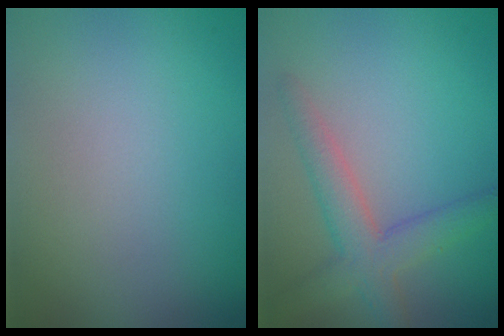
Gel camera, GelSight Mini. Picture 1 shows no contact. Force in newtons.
{"total": 3.8, "press": 3.8, "slide": 0.2}